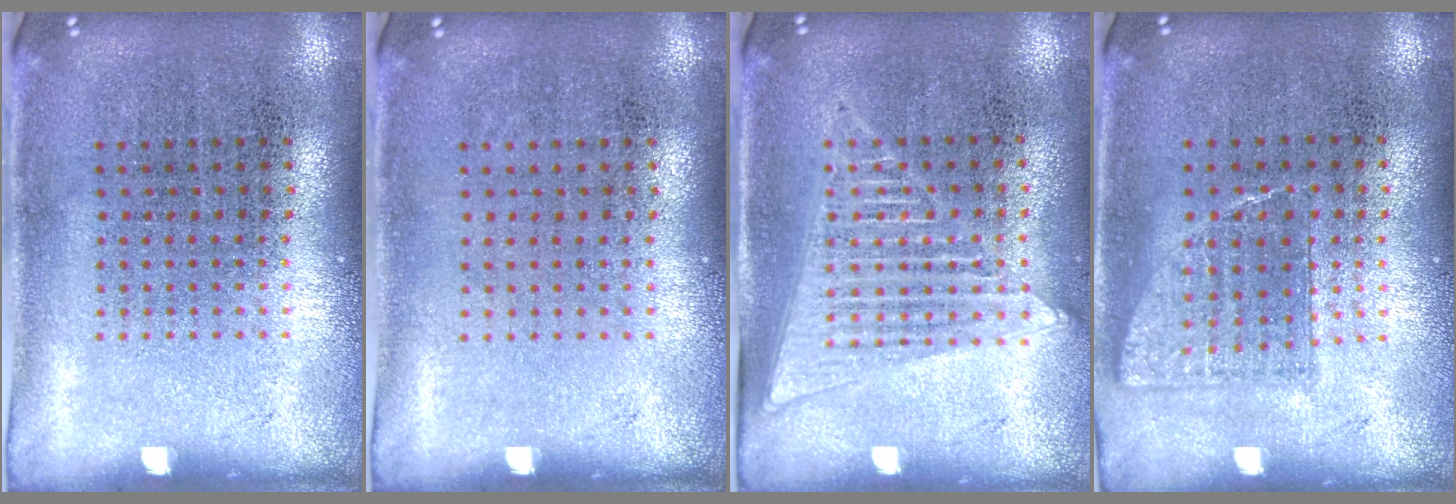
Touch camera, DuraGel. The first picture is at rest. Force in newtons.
{"total": 0.0}
{"total": 1.6, "press": 1.5, "slide": 0.6}
{"total": 0.8, "press": 0.7, "slide": 0.2}